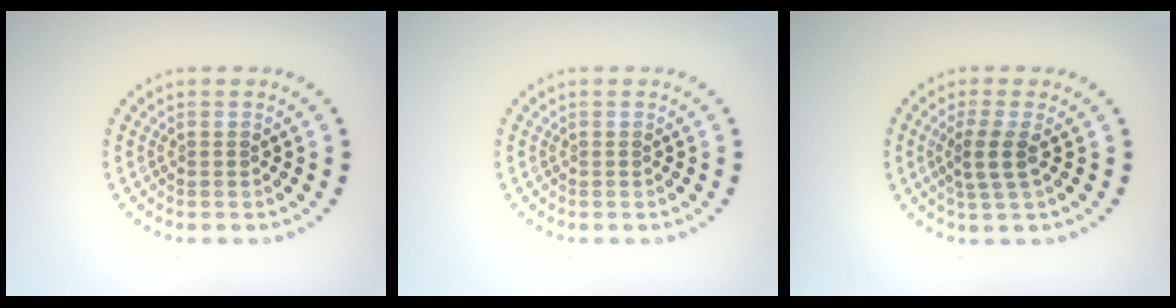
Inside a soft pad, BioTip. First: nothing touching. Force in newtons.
{"total": 0.0}
{"total": 2.5, "press": 2.0, "slide": 1.4}